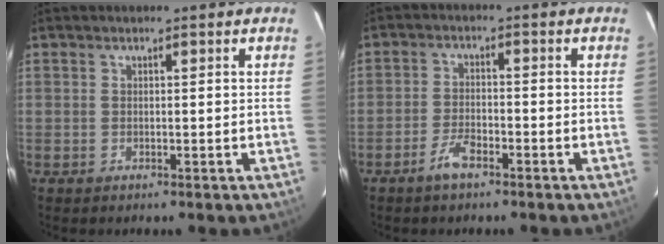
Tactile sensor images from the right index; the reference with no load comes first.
{"total": 4.2, "force": [-2.9, 1.4, 2.6], "torque": [-0.062, 0.000, -0.055]}